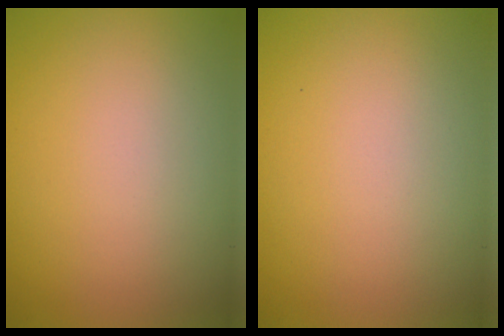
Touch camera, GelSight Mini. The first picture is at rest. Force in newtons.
{"total": 0.0}